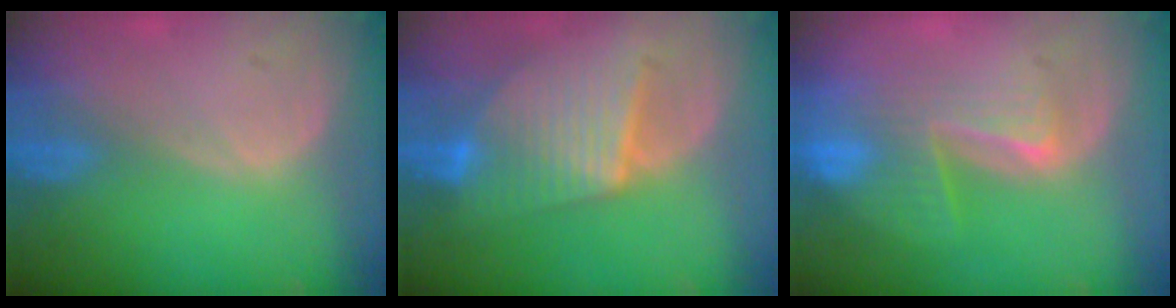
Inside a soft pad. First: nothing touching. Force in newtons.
{"total": 8.9, "press": 8.9, "slide": 0.5}
{"total": 8.4, "press": 7.2, "slide": 4.3}